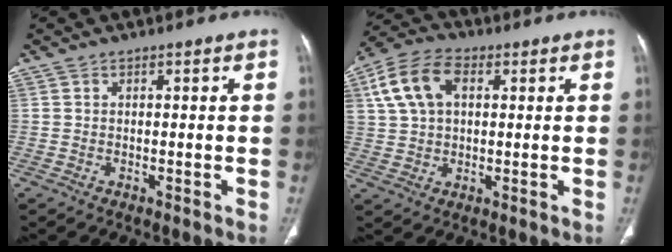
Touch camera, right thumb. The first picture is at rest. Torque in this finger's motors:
{"motor_torque": [0.11, 0.15, 1.33, 0.49, 0.17]}